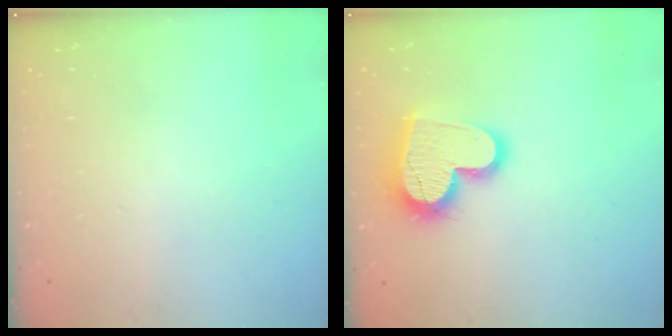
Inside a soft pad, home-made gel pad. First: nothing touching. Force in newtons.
{"total": 16.5, "press": 16.5, "slide": 1.1}